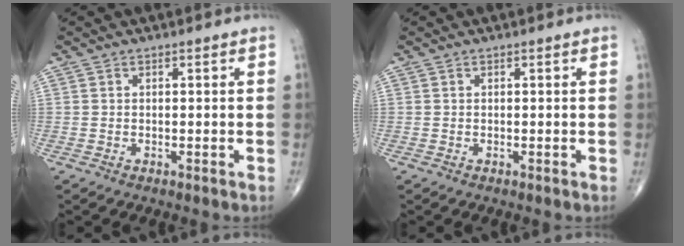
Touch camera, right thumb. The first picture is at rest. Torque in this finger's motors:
{"motor_torque": [0.00, 0.00, -0.06, 0.02, 0.00]}